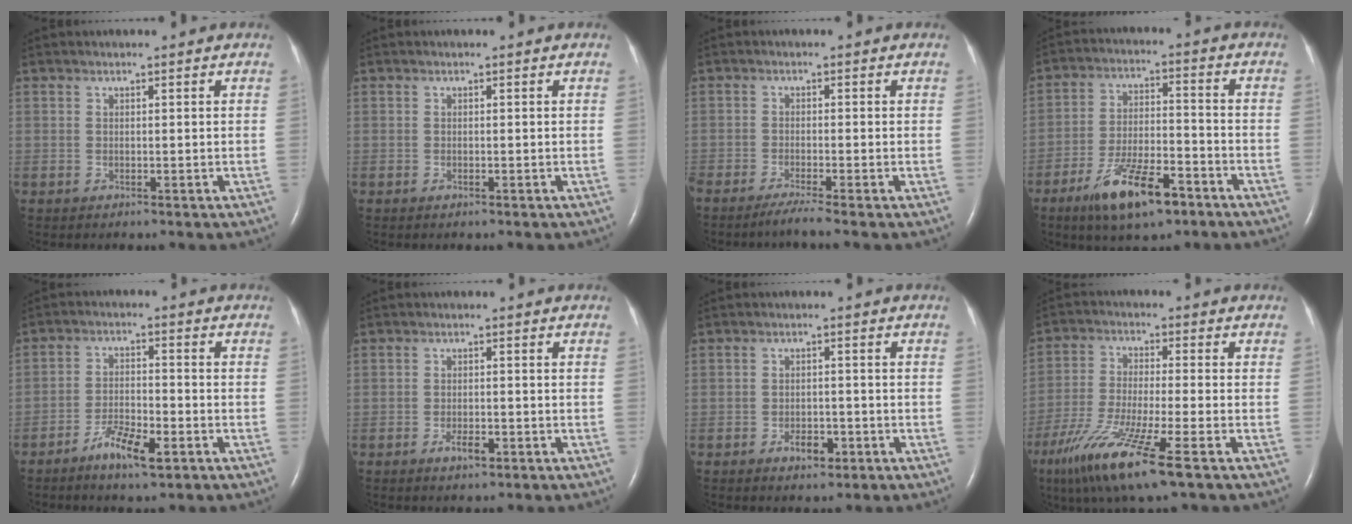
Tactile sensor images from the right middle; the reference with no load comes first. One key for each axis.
{"total": 0.0}
{"total": 4.2, "fx": -3.3, "fy": -1.1, "fz": 2.3, "tx": -0.047, "ty": -0.015, "tz": -0.065}
{"total": 11.6, "fx": -7.3, "fy": 3.2, "fz": 8.5, "tx": -0.160, "ty": -0.008, "tz": -0.124}
{"total": 6.0, "fx": -3.6, "fy": 1.3, "fz": 4.6, "tx": -0.093, "ty": -0.004, "tz": -0.062}
{"total": 2.3, "fx": -1.3, "fy": 0.8, "fz": 1.7, "tx": -0.034, "ty": -0.001, "tz": -0.020}
{"total": 3.0, "fx": -1.6, "fy": 1.6, "fz": 2.0, "tx": -0.034, "ty": 0.002, "tz": -0.020}
{"total": 12.5, "fx": -7.1, "fy": 0.3, "fz": 10.4, "tx": -0.210, "ty": -0.038, "tz": -0.131}